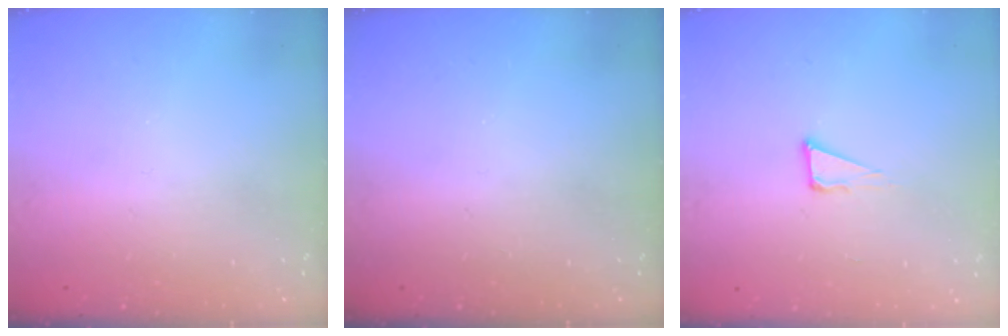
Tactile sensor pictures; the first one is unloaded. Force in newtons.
{"total": 0.0}
{"total": 3.8, "press": 3.7, "slide": 0.8}